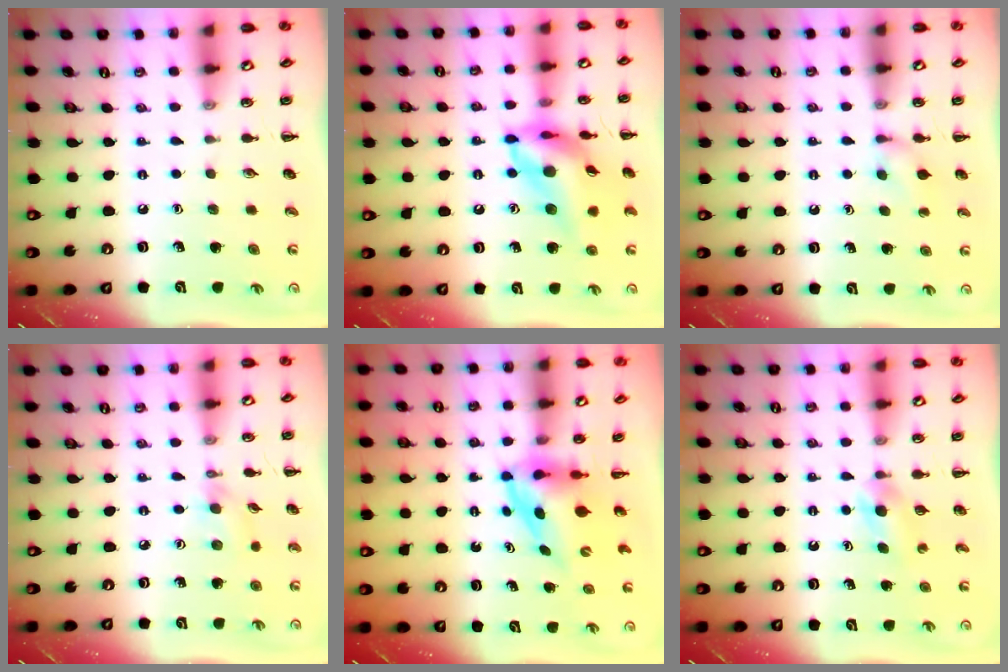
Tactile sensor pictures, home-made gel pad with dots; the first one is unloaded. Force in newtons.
{"total": 17.3, "press": 16.9, "slide": 3.7}
{"total": 4.9, "press": 4.6, "slide": 1.7}
{"total": 3.2, "press": 2.9, "slide": 1.3}
{"total": 3.7, "press": 3.7, "slide": 0.6}
{"total": 3.4, "press": 3.2, "slide": 1.2}